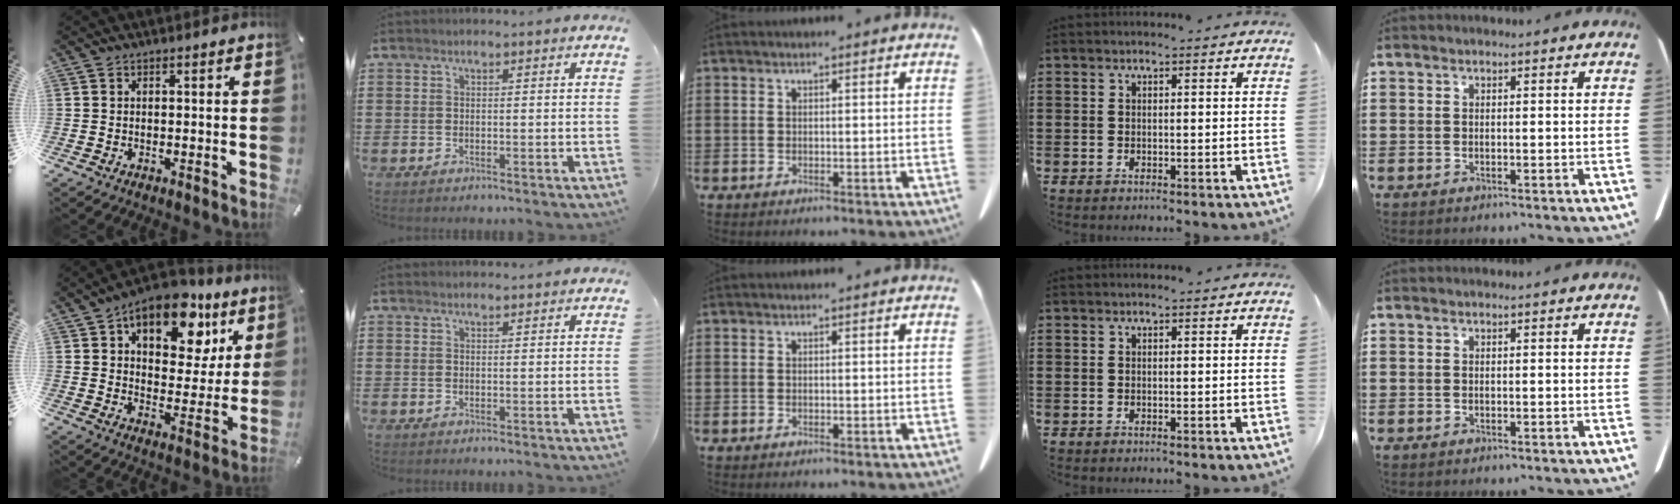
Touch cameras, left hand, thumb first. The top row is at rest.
{"thumb": {"total": 16.0, "force": [9.4, 9.0, 9.3], "torque": [-0.126, -0.053, 0.158]}, "index": {"total": 1.0, "force": [1.0, 0.1, 0.2], "torque": [-0.005, 0.001, 0.020]}}